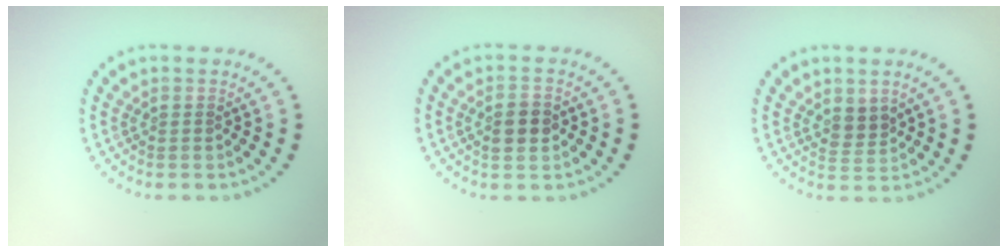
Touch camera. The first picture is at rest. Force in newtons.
{"total": 2.3, "press": 2.3, "slide": 0.2}
{"total": 1.9, "press": 1.5, "slide": 1.2}